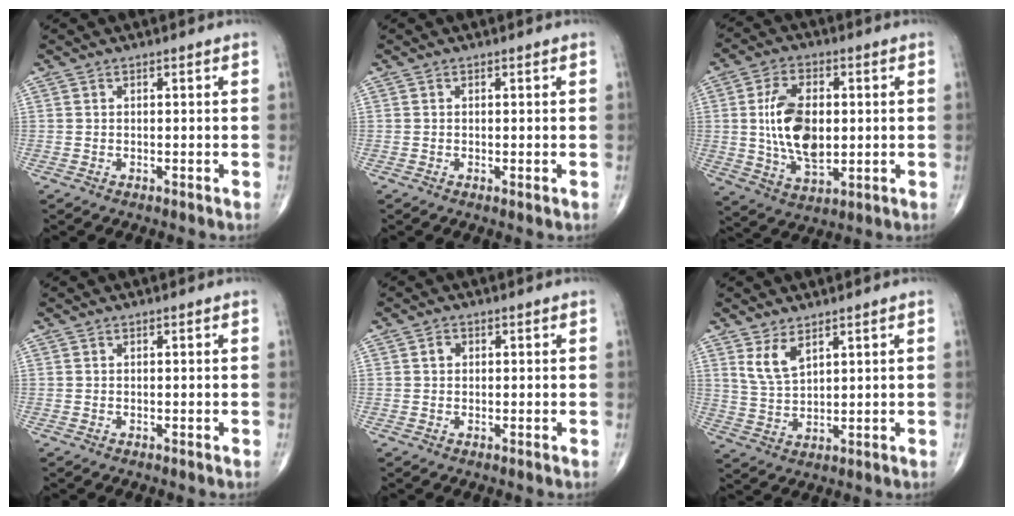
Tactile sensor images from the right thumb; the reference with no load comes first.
{"total": 0.5, "force": [-0.1, 0.1, 0.5], "torque": [-0.015, -0.003, -0.002]}
{"total": 13.4, "force": [0.8, 7.6, 11.0], "torque": [-0.191, -0.005, 0.020]}
{"total": 0.0}
{"total": 1.3, "force": [0.2, 1.1, 0.7], "torque": [-0.007, 0.003, 0.002]}
{"total": 5.1, "force": [3.1, 2.1, 3.5], "torque": [-0.068, -0.022, 0.069]}